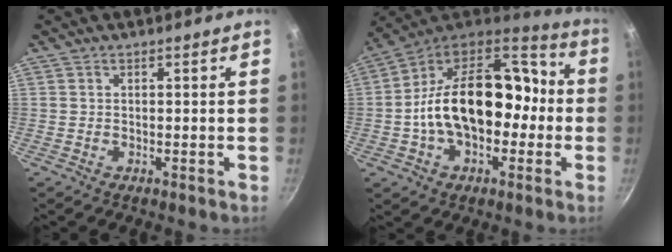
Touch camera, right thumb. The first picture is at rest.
{"total": 24.2, "force": [-1.5, 14.8, 19.0], "torque": [-0.289, 0.046, -0.024]}